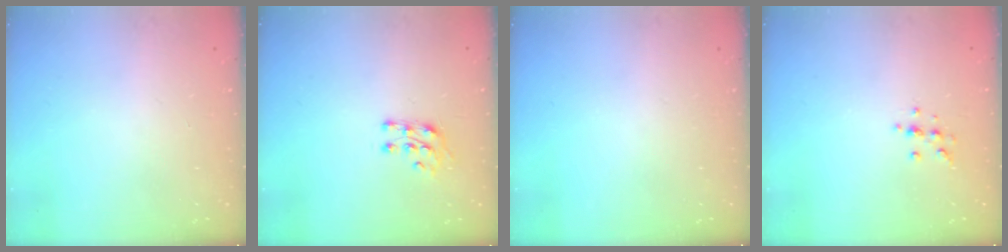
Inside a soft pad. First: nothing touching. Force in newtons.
{"total": 7.2, "press": 7.2, "slide": 0.7}
{"total": 0.0}
{"total": 5.0, "press": 5.0, "slide": 0.6}